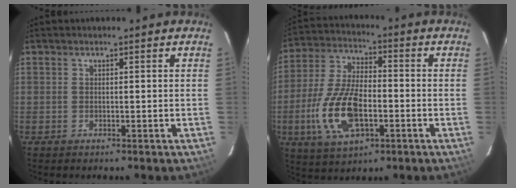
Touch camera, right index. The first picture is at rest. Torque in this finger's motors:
{"motor_torque": [1.97, -0.17, 1.05, 0.21]}